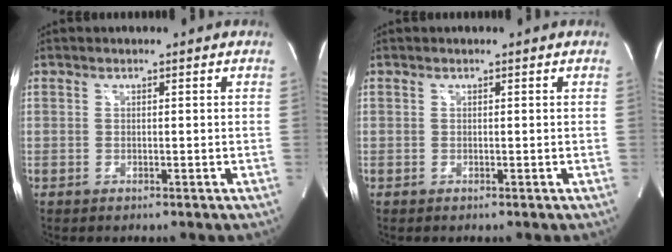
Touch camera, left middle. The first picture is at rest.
{"total": 0.0}